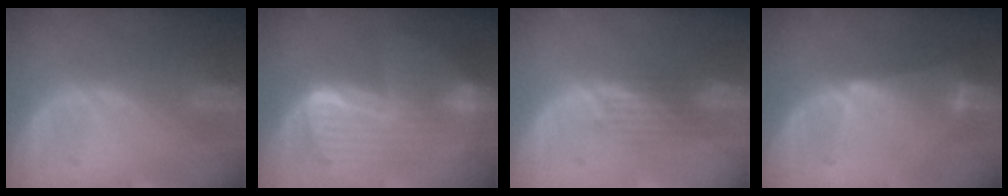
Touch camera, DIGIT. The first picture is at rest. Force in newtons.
{"total": 9.3, "press": 9.2, "slide": 0.7}
{"total": 3.7, "press": 3.2, "slide": 1.8}
{"total": 6.6, "press": 6.2, "slide": 2.4}